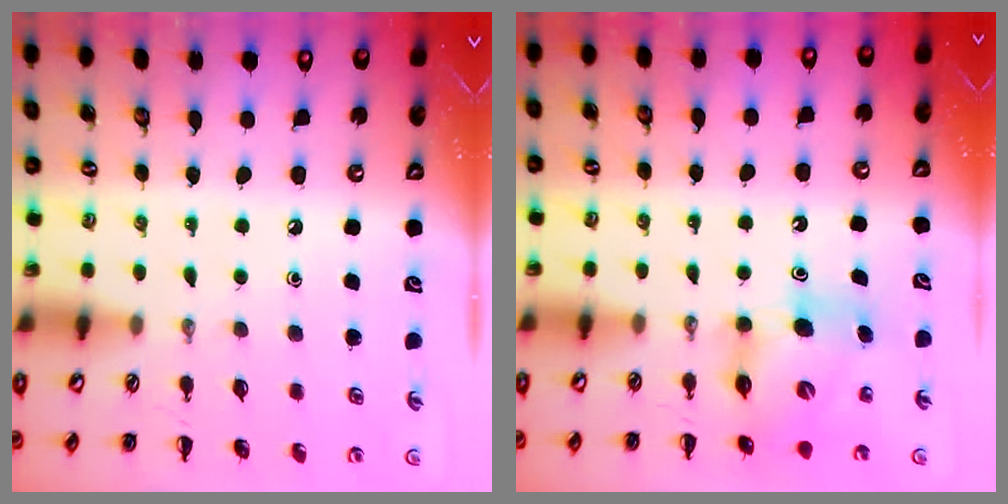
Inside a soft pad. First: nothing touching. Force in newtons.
{"total": 6.7, "press": 6.7, "slide": 0.6}